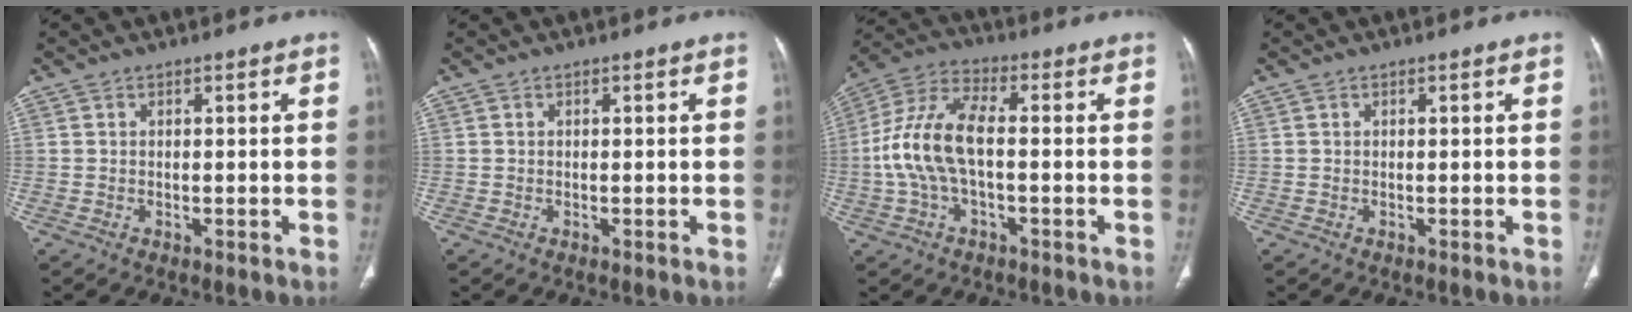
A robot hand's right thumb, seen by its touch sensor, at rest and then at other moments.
{"total": 0.0}
{"total": 12.1, "force": [-1.0, 5.6, 10.7], "torque": [-0.238, 0.037, -0.022]}
{"total": 0.0}